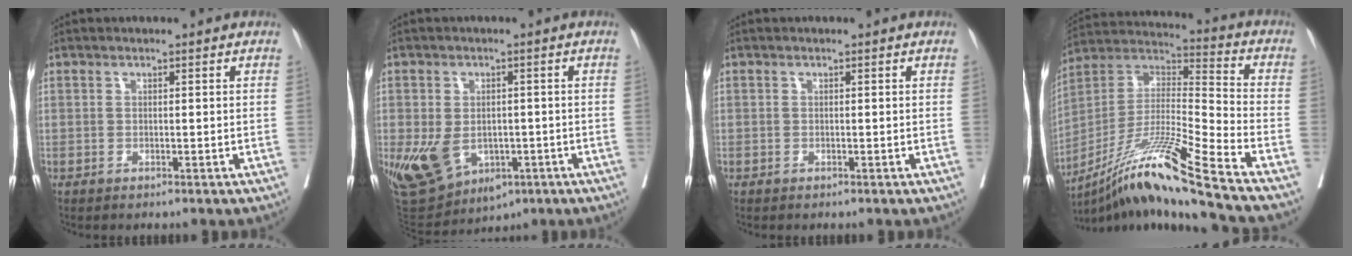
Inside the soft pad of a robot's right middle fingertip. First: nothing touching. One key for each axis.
{"total": 11.8, "fx": -3.9, "fy": 8.5, "fz": 7.3, "tx": -0.140, "ty": -0.001, "tz": -0.041}
{"total": 0.0}
{"total": 19.0, "fx": -13.1, "fy": -1.4, "fz": 13.7, "tx": -0.273, "ty": -0.018, "tz": -0.239}